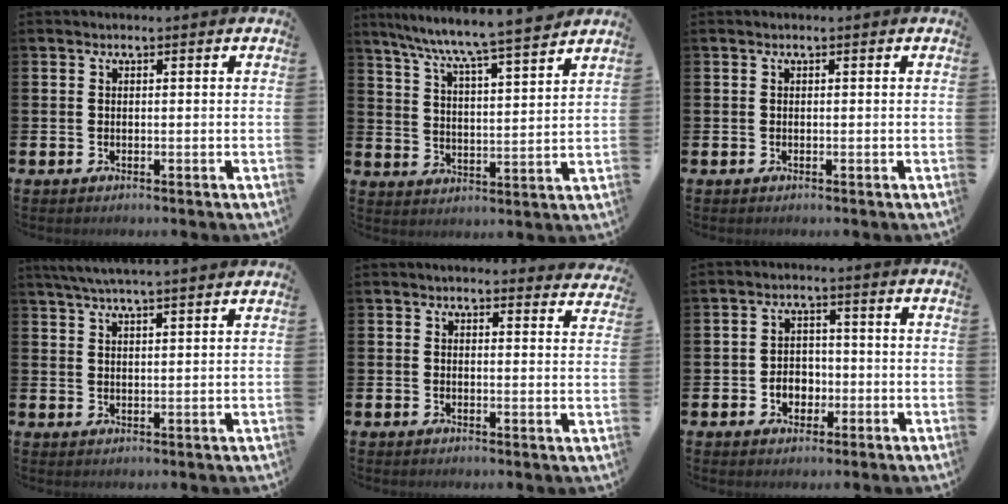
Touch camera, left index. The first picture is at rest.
{"total": 7.7, "force": [7.3, -0.3, 2.5], "torque": [-0.080, -0.054, 0.125]}
{"total": 0.0}
{"total": 4.6, "force": [4.4, -0.4, 1.3], "torque": [-0.044, -0.011, 0.081]}
{"total": 2.9, "force": [2.9, 0.4, 0.2], "torque": [0.002, -0.017, 0.050]}
{"total": 3.3, "force": [-1.1, 2.7, 1.5], "torque": [-0.022, 0.002, -0.029]}